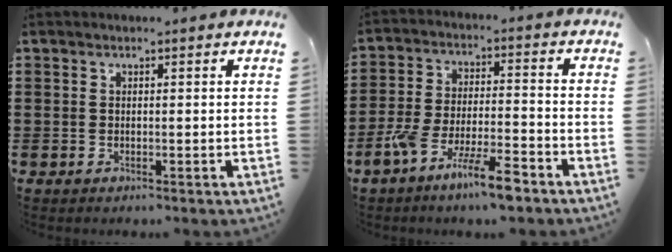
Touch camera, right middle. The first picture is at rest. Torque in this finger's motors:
{"motor_torque": [1.26, -0.88, 0.65, 0.21]}